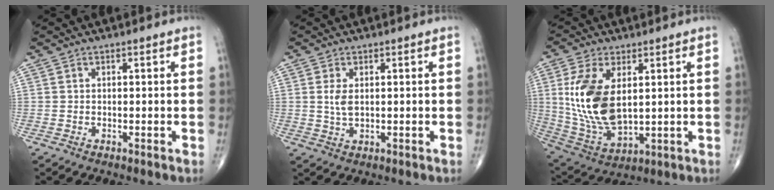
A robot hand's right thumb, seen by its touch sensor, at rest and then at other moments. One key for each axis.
{"total": 3.0, "fx": 0.6, "fy": 1.5, "fz": 2.6, "tx": -0.053, "ty": -0.004, "tz": 0.013}
{"total": 15.6, "fx": 2.7, "fy": 8.2, "fz": 12.9, "tx": -0.258, "ty": -0.019, "tz": 0.068}